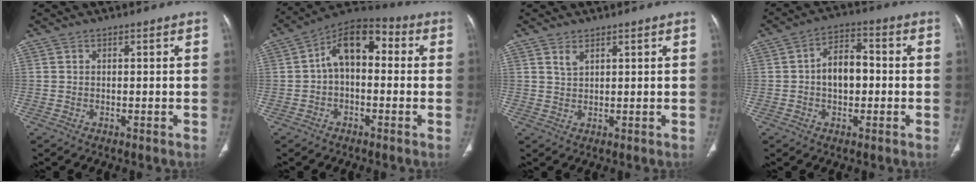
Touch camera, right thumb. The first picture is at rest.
{"total": 11.1, "force": [0.7, 6.9, 8.7], "torque": [-0.116, 0.037, -0.006]}
{"total": 1.8, "force": [1.3, 0.8, 1.0], "torque": [-0.020, -0.005, 0.030]}
{"total": 7.6, "force": [-0.4, 4.9, 5.9], "torque": [-0.081, 0.024, -0.016]}